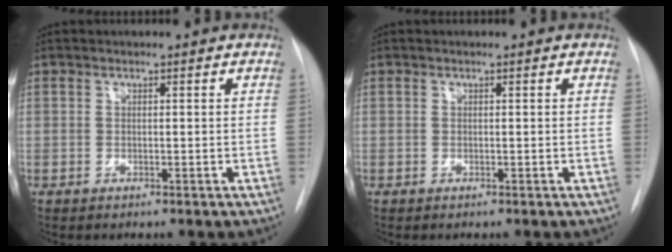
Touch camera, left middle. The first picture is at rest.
{"total": 0.0}